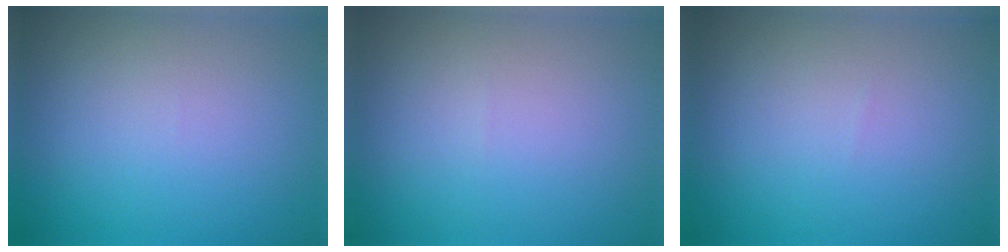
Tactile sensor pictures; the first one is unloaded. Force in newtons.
{"total": 0.0}
{"total": 0.0}